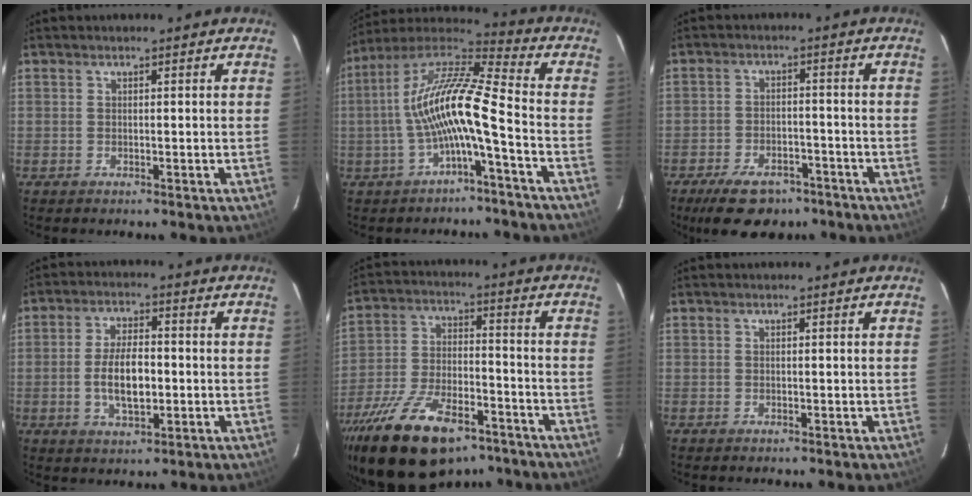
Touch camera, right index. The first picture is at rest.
{"total": 14.0, "force": [-2.8, 1.8, 13.6], "torque": [-0.265, 0.015, -0.058]}
{"total": 10.9, "force": [-7.8, 5.5, 5.2], "torque": [-0.124, 0.000, -0.115]}
{"total": 8.0, "force": [-1.3, 3.5, 7.1], "torque": [-0.139, 0.002, -0.020]}
{"total": 19.7, "force": [-13.7, 8.5, 11.4], "torque": [-0.227, -0.024, -0.223]}
{"total": 0.0}